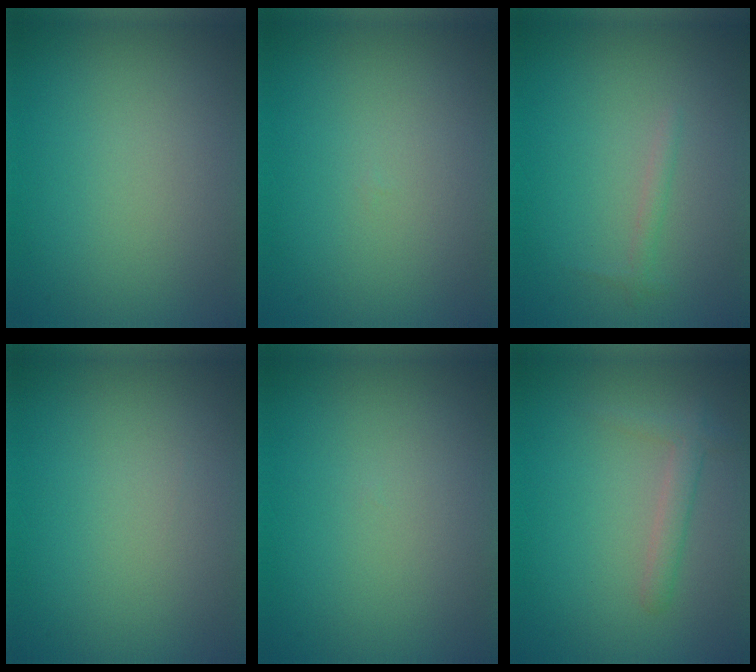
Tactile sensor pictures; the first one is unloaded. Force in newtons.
{"total": 0.0}
{"total": 0.8, "press": 0.8, "slide": 0.0}
{"total": 0.0}
{"total": 0.0}
{"total": 1.7, "press": 1.7, "slide": 0.1}